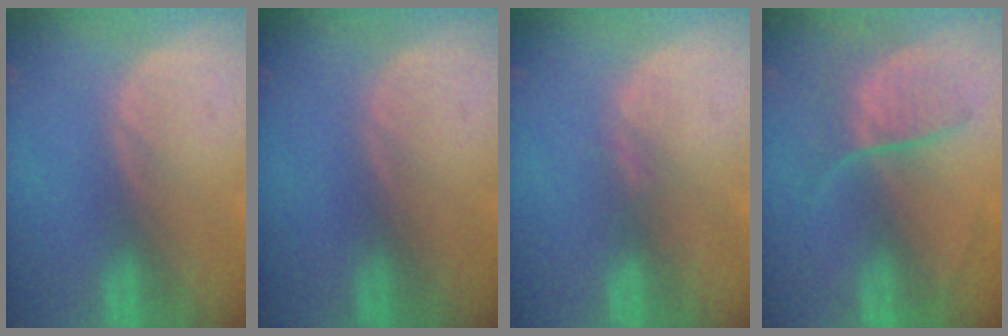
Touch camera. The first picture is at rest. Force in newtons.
{"total": 0.0}
{"total": 1.1, "press": 1.1, "slide": 0.2}
{"total": 6.4, "press": 6.4, "slide": 0.8}